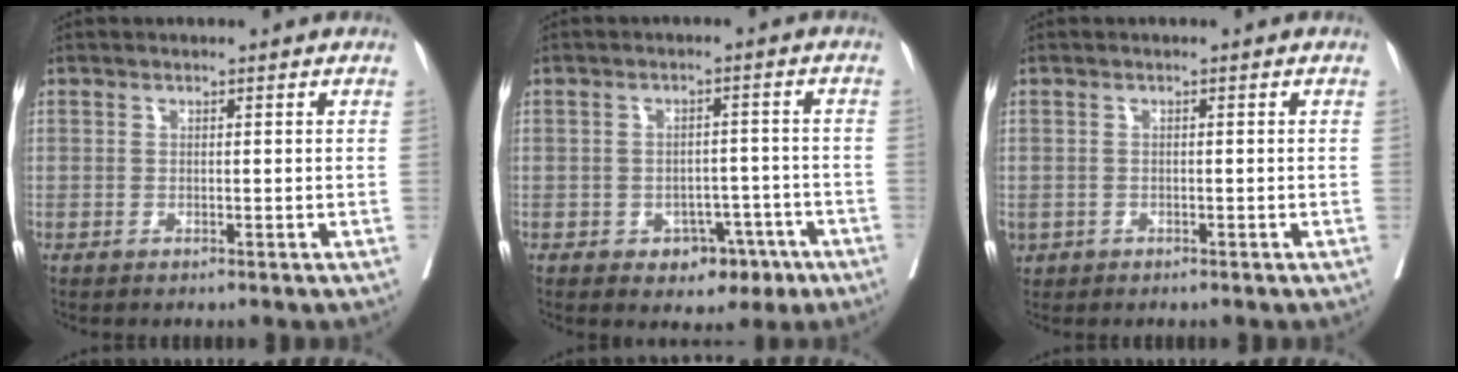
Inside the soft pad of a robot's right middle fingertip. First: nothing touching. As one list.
[{"total": 5.8, "force": [-3.0, 4.0, 3.0], "torque": [-0.025, 0.013, -0.034]}, {"total": 2.0, "force": [-1.0, 1.6, 0.8], "torque": [-0.021, -0.002, -0.012]}]